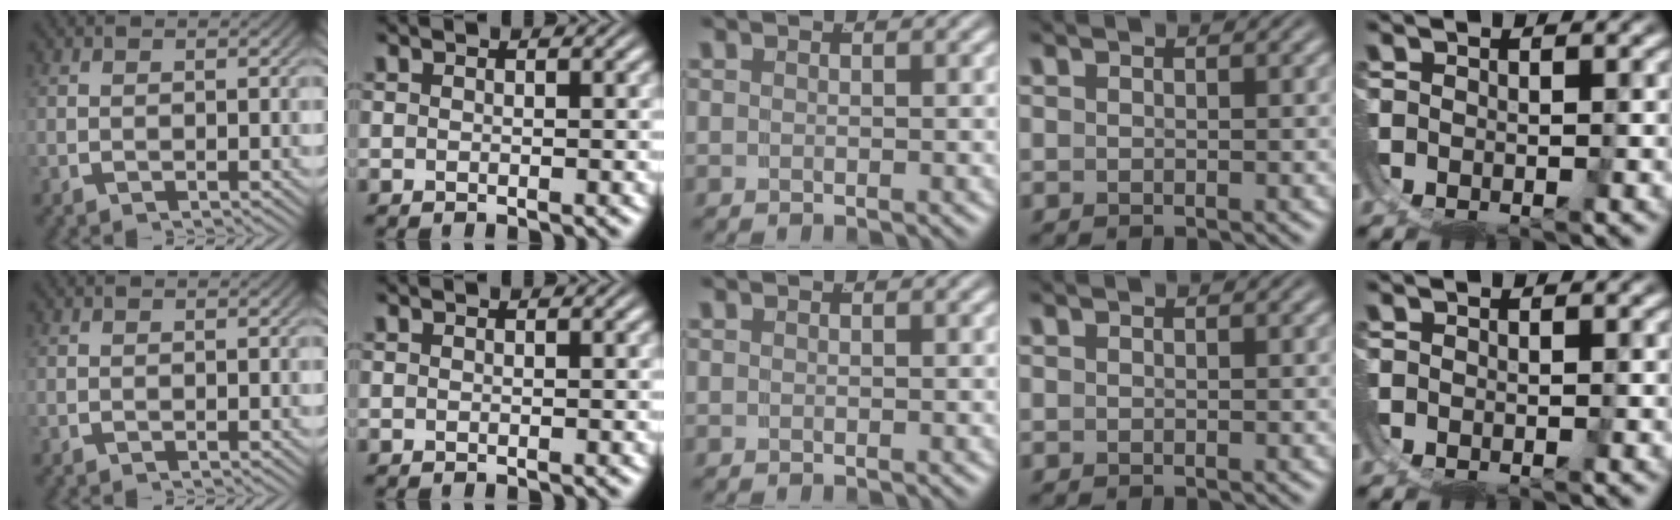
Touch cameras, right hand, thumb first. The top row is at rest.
{}